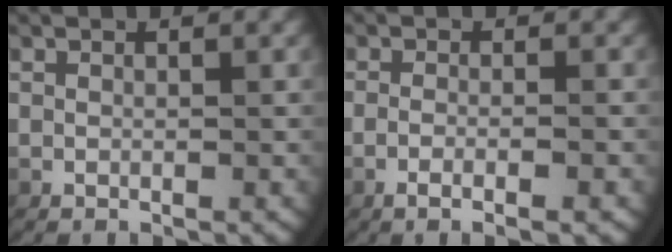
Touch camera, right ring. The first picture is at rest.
{"total": 2.7, "force": [-1.4, 0.4, 2.2], "torque": [-0.049, -0.007, -0.021]}